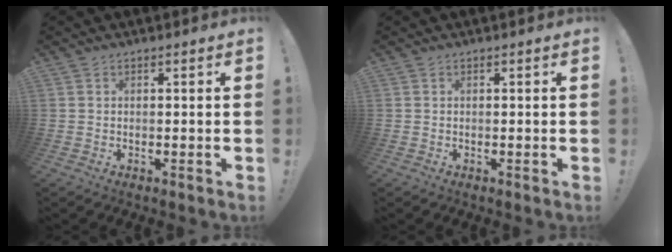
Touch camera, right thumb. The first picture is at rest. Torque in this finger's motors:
{"motor_torque": [0.00, 0.00, 0.00, 0.00, 0.00]}